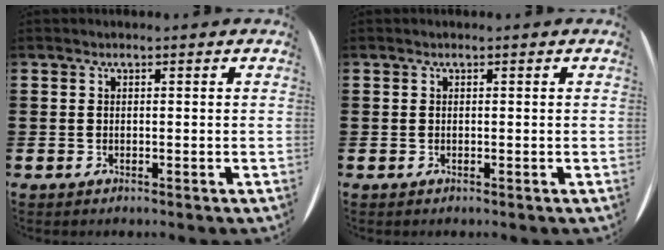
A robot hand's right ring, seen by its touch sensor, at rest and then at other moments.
{"total": 0.0}